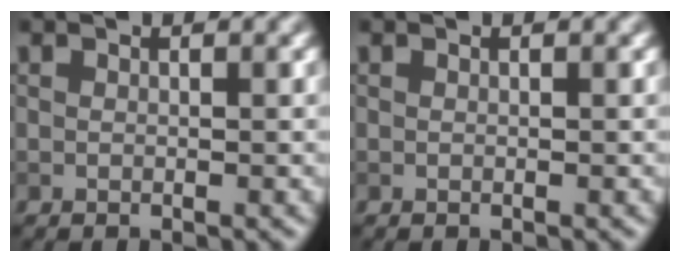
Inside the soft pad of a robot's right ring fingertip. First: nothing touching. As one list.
[{"total": 0.0}]